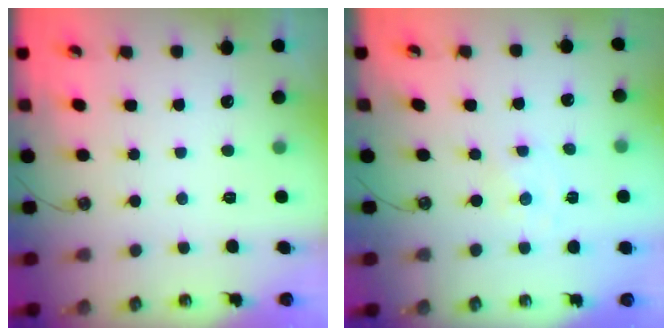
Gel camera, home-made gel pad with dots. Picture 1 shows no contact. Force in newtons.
{"total": 0.0}